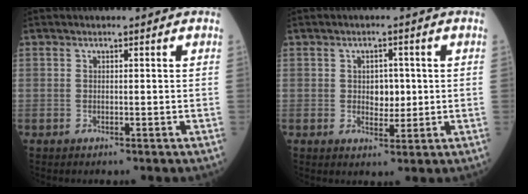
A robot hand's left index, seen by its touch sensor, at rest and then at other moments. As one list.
[{"total": 3.3, "force": [-0.1, 2.2, 2.4], "torque": [-0.031, -0.001, 0.002]}]